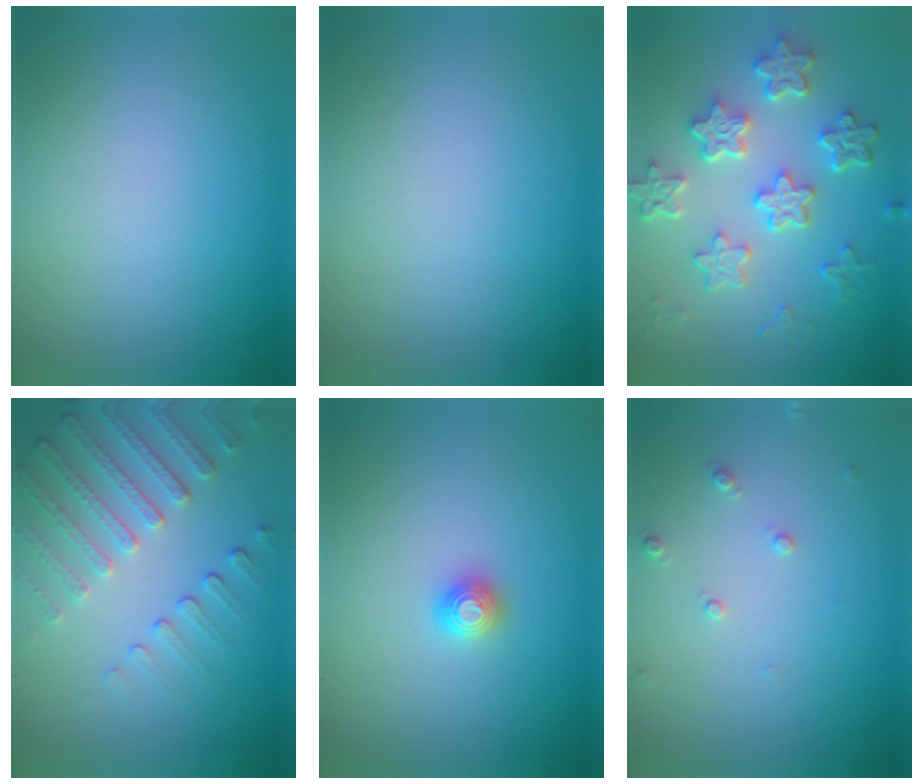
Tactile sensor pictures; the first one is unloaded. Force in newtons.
{"total": 0.0}
{"total": 6.5, "press": 5.0, "slide": 4.2}
{"total": 4.7, "press": 3.6, "slide": 2.9}
{"total": 1.2, "press": 1.2, "slide": 0.2}
{"total": 1.1, "press": 1.1, "slide": 0.2}